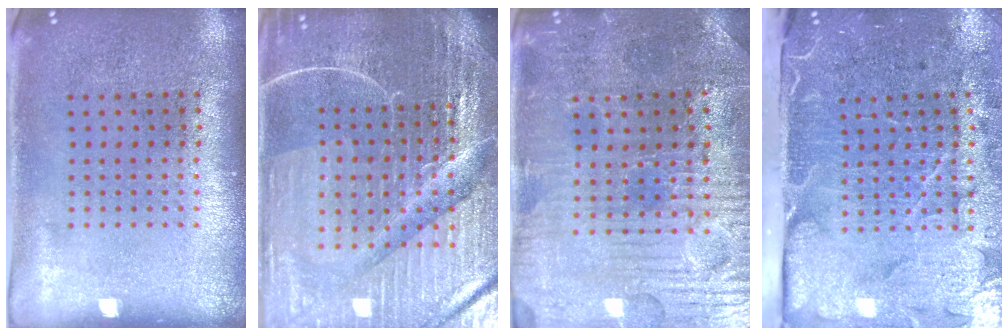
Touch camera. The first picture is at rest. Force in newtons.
{"total": 5.9, "press": 5.4, "slide": 2.5}
{"total": 3.5, "press": 3.5, "slide": 0.5}
{"total": 4.9, "press": 4.0, "slide": 3.0}